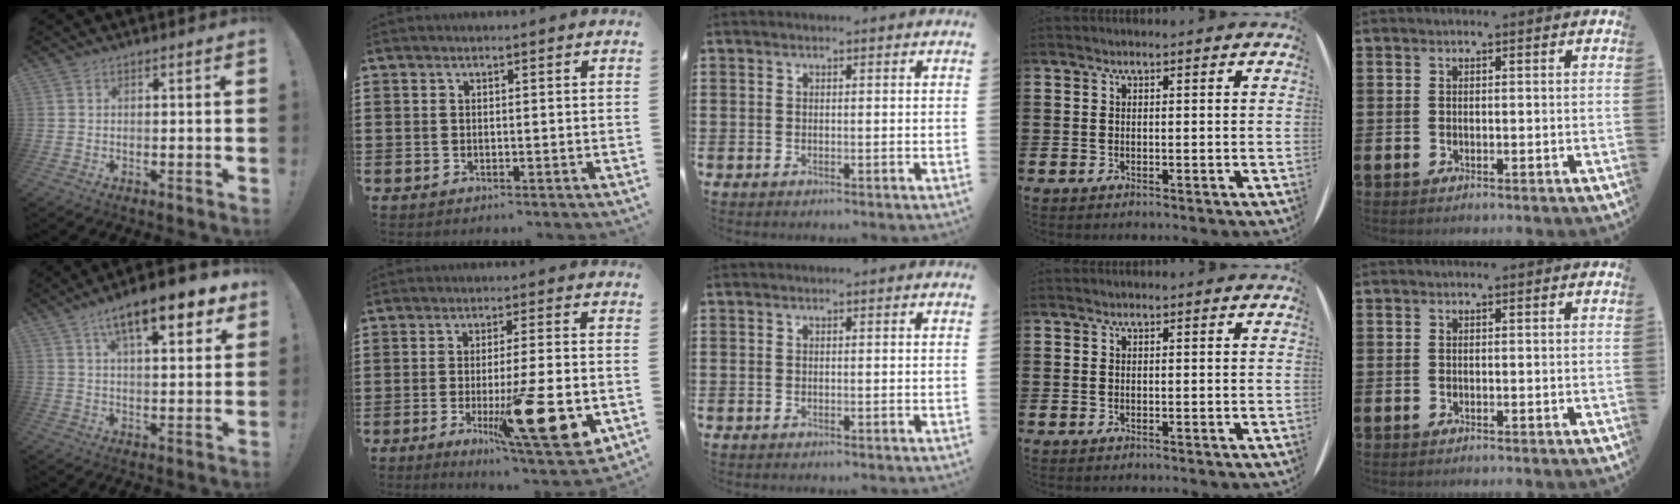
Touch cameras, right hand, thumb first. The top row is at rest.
{"thumb": {"total": 13.9, "force": [7.6, 4.2, 10.9], "torque": [-0.167, -0.031, 0.120]}, "index": {"total": 14.3, "force": [-3.9, 2.3, 13.5], "torque": [-0.209, -0.017, -0.057]}}